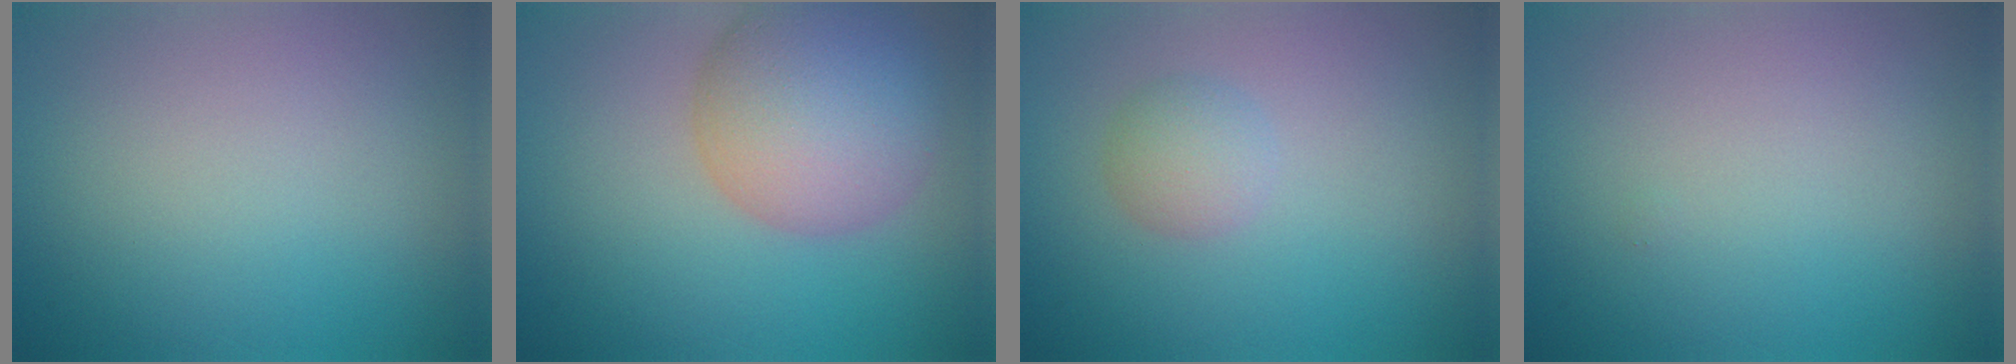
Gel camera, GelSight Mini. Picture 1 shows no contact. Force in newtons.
{"total": 8.8, "press": 8.8, "slide": 0.5}
{"total": 2.0, "press": 2.0, "slide": 0.1}
{"total": 0.0}